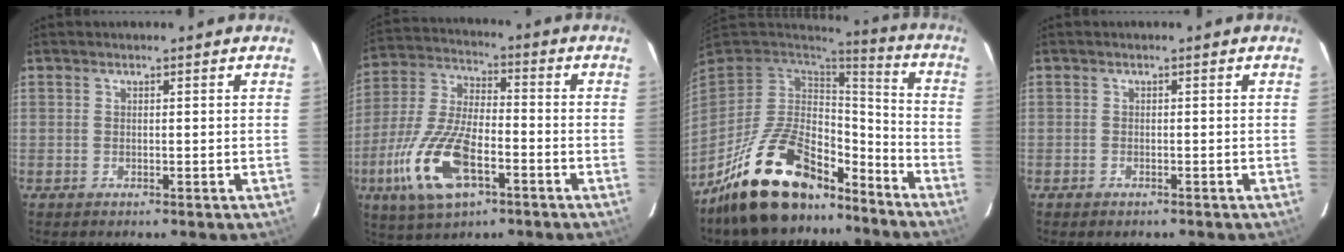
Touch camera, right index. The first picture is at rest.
{"total": 16.8, "force": [-7.2, 7.1, 13.4], "torque": [-0.298, -0.015, -0.136]}
{"total": 21.8, "force": [-15.0, 10.1, 12.1], "torque": [-0.245, 0.007, -0.236]}
{"total": 1.0, "force": [-0.8, 0.6, 0.3], "torque": [-0.006, 0.001, -0.012]}